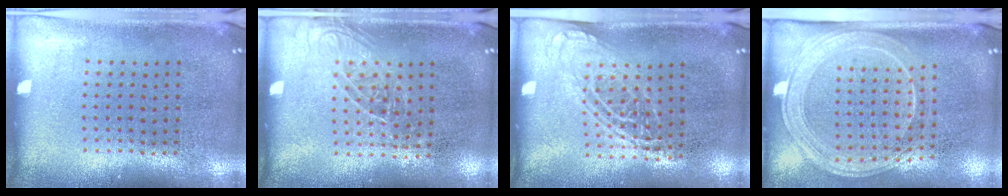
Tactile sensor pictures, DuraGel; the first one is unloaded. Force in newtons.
{"total": 1.2, "press": 1.1, "slide": 0.7}
{"total": 1.4, "press": 1.1, "slide": 0.8}
{"total": 2.1, "press": 1.8, "slide": 1.0}